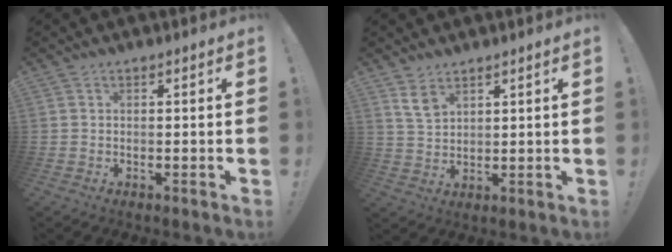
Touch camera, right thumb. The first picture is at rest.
{"total": 5.8, "force": [3.7, 3.5, 2.8], "torque": [-0.040, -0.018, 0.071]}